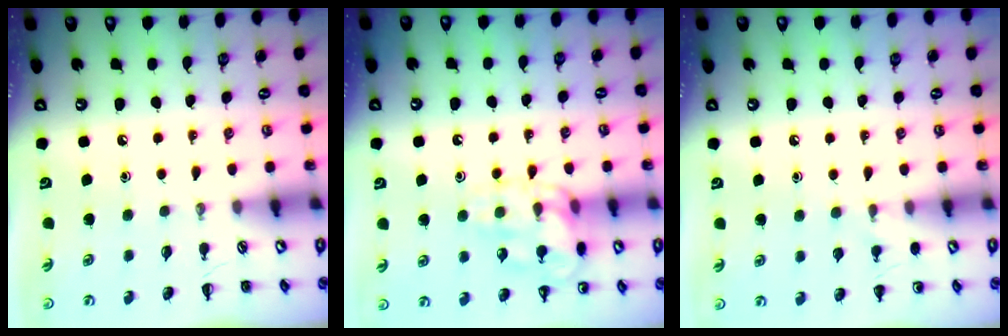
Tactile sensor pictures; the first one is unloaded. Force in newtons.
{"total": 13.1, "press": 13.1, "slide": 0.4}
{"total": 5.5, "press": 5.3, "slide": 1.5}